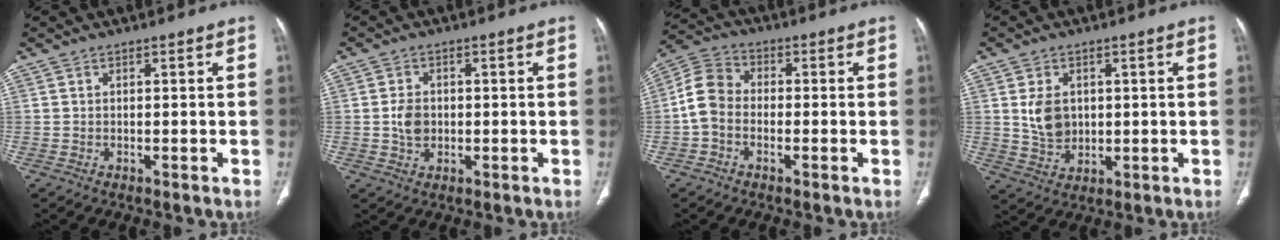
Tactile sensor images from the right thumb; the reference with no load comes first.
{"total": 4.1, "force": [-0.1, 3.2, 2.6], "torque": [-0.041, 0.002, -0.002]}
{"total": 7.5, "force": [-1.3, 5.6, 4.8], "torque": [-0.082, 0.026, -0.041]}
{"total": 6.5, "force": [1.1, 4.9, 4.1], "torque": [-0.057, -0.010, 0.033]}